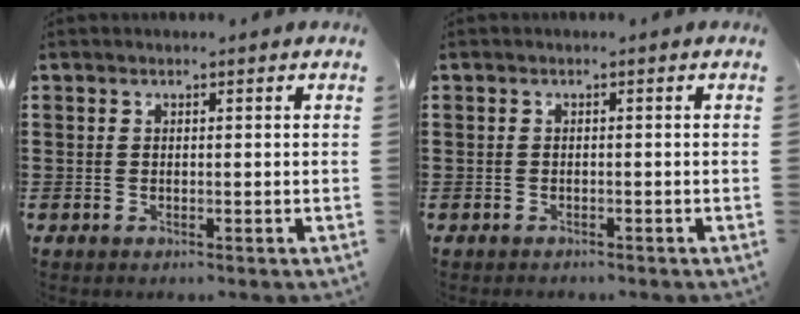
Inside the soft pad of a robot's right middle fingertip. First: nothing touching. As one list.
[{"total": 0.7, "force": [-0.6, 0.4, -0.1], "torque": [0.002, 0.004, -0.015]}]